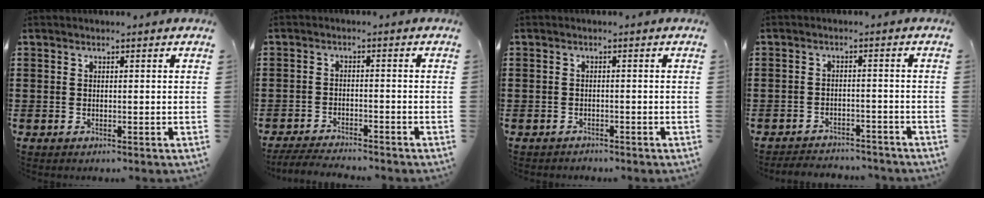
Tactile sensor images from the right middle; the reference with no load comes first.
{"total": 3.4, "force": [-3.4, 0.1, 0.7], "torque": [-0.019, -0.002, -0.071]}
{"total": 1.0, "force": [-0.9, 0.3, -0.1], "torque": [0.001, 0.003, -0.022]}
{"total": 3.0, "force": [-2.9, 0.4, 0.0], "torque": [-0.007, -0.001, -0.063]}